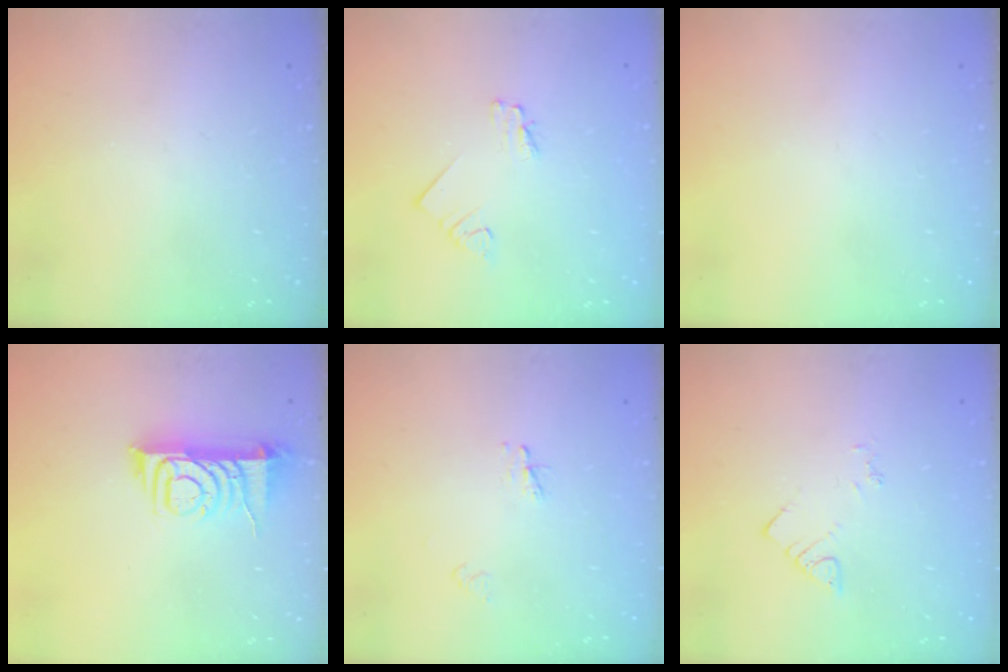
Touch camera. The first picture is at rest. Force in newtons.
{"total": 1.6, "press": 1.5, "slide": 0.2}
{"total": 0.0}
{"total": 9.0, "press": 9.0, "slide": 0.7}
{"total": 2.3, "press": 2.3, "slide": 0.3}
{"total": 3.2, "press": 3.1, "slide": 0.5}